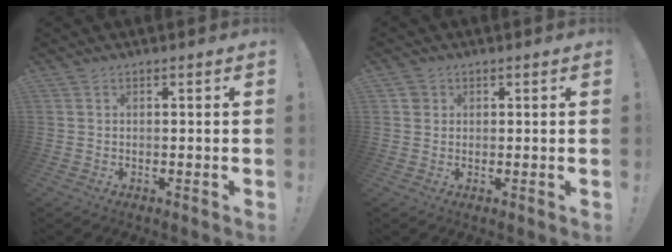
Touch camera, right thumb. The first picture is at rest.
{"total": 1.9, "force": [0.7, 1.6, 0.4], "torque": [-0.006, 0.001, 0.013]}